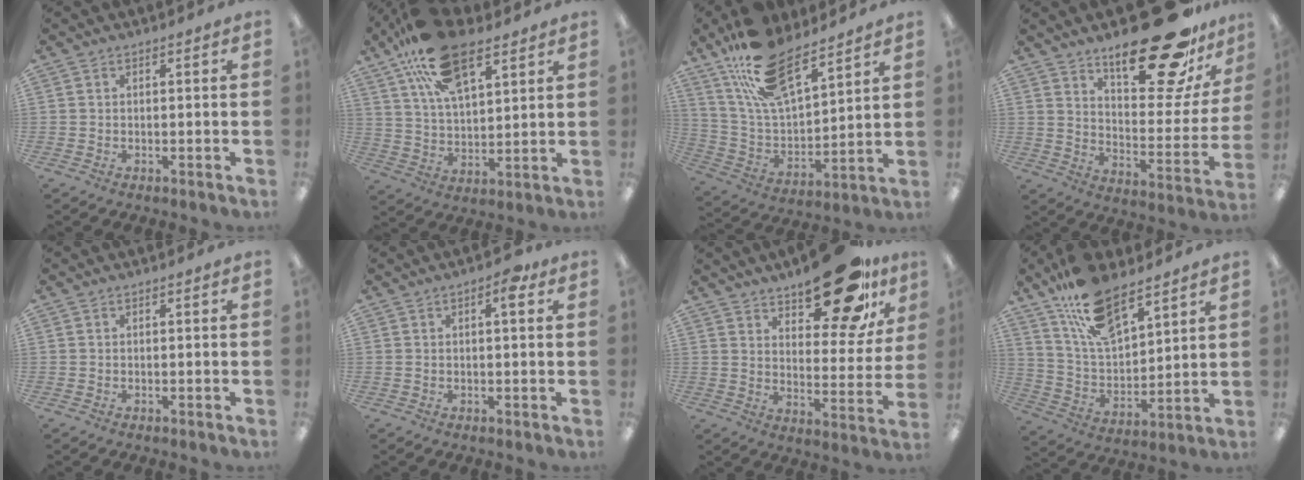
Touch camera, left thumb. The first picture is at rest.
{"total": 19.4, "force": [11.6, 9.3, 12.6], "torque": [-0.224, -0.037, 0.205]}
{"total": 19.7, "force": [14.3, 8.0, 11.1], "torque": [-0.217, -0.069, 0.257]}
{"total": 25.2, "force": [18.1, 8.9, 15.2], "torque": [-0.202, -0.122, 0.295]}
{"total": 0.0}
{"total": 4.1, "force": [1.7, 1.4, 3.4], "torque": [-0.040, -0.006, 0.020]}
{"total": 20.2, "force": [14.1, 8.3, 11.8], "torque": [-0.156, -0.087, 0.233]}
{"total": 17.2, "force": [12.1, 7.2, 9.9], "torque": [-0.188, -0.056, 0.218]}